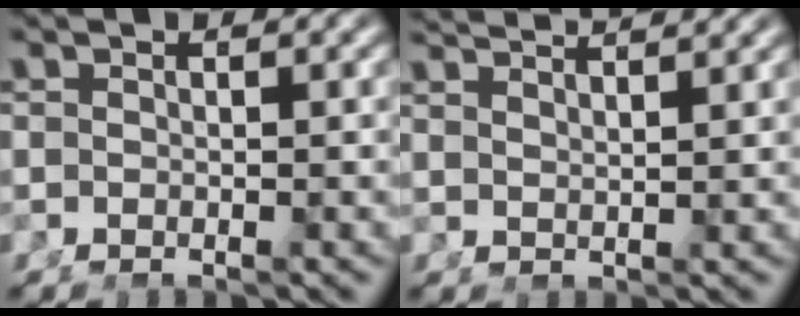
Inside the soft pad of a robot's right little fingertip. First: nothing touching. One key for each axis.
{"total": 4.1, "fx": 3.9, "fy": -0.4, "fz": 1.3, "tx": -0.013, "ty": 0.005, "tz": 0.070}